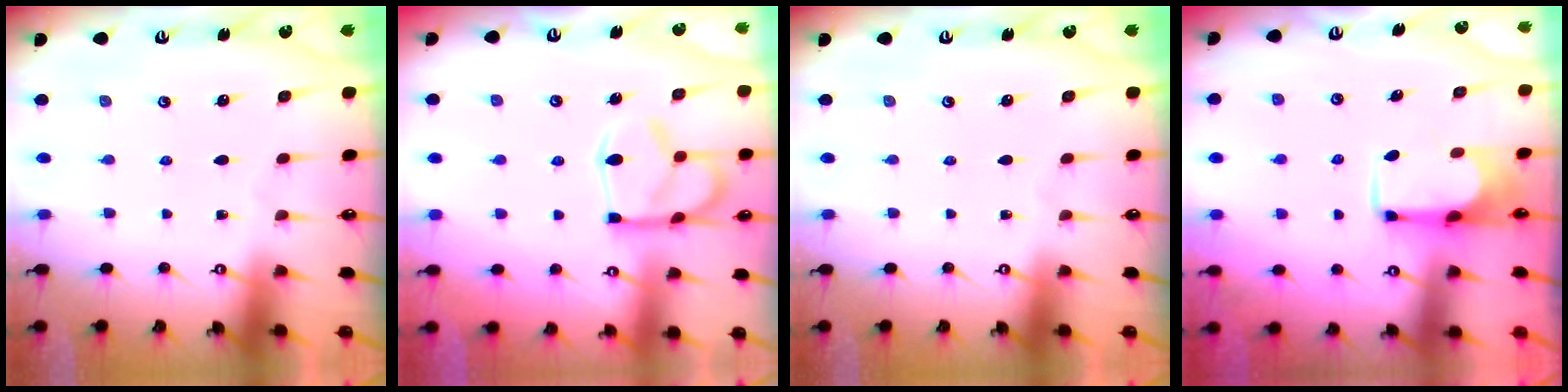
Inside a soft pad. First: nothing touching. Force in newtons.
{"total": 15.1, "press": 15.0, "slide": 1.2}
{"total": 0.0}
{"total": 3.3, "press": 3.2, "slide": 0.5}